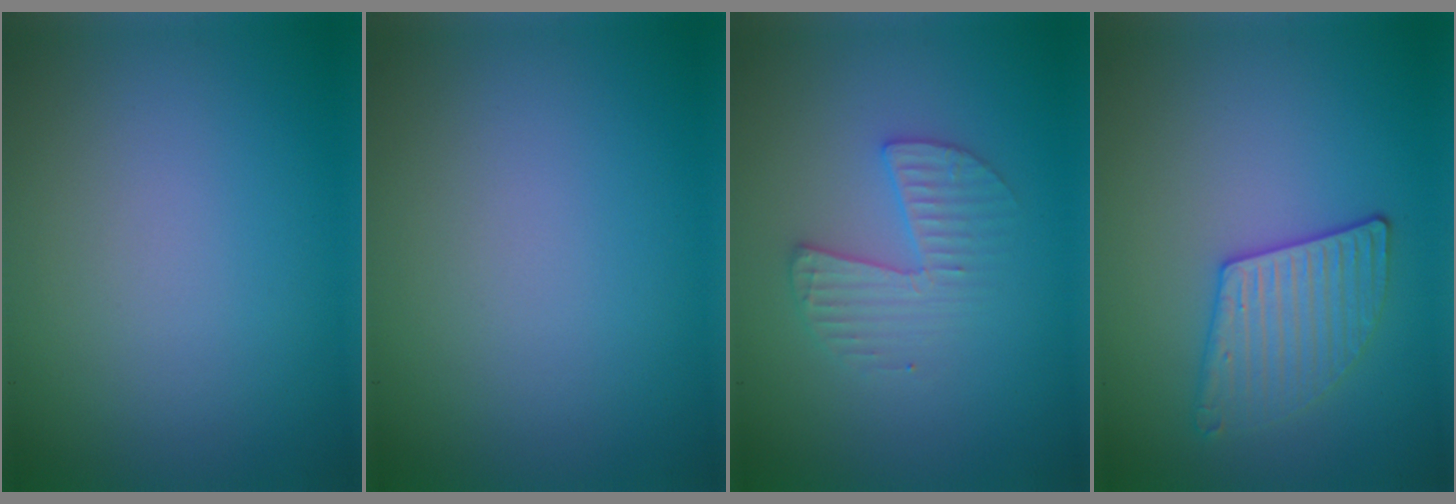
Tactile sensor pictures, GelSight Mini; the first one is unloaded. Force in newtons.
{"total": 0.0}
{"total": 2.7, "press": 2.7, "slide": 0.3}
{"total": 2.9, "press": 2.9, "slide": 0.6}